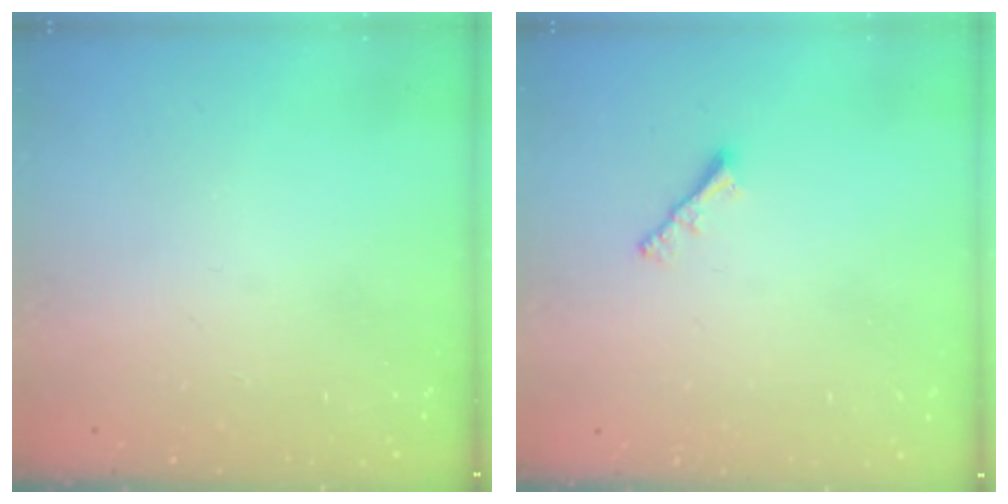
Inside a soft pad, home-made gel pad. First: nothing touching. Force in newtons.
{"total": 2.0, "press": 2.0, "slide": 0.5}